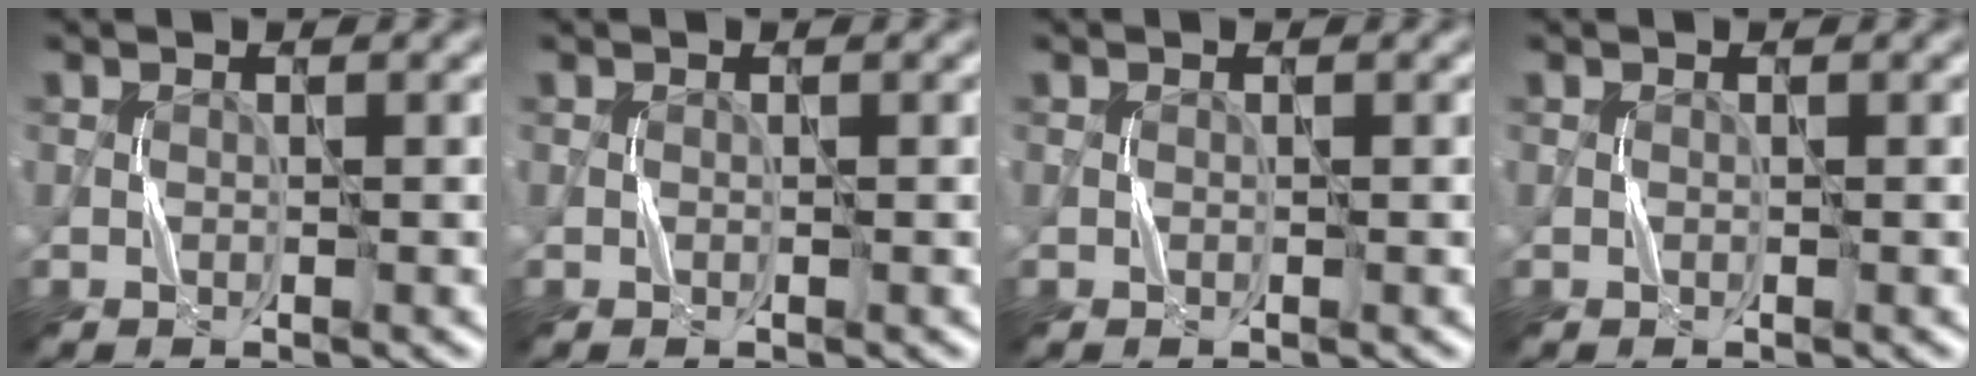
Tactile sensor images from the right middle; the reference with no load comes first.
{"total": 0.0}
{"total": 0.0}
{"total": 0.0}